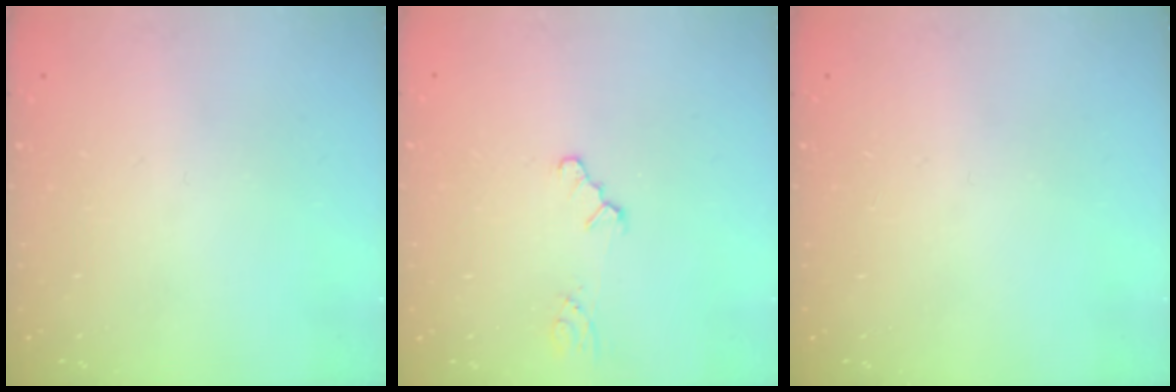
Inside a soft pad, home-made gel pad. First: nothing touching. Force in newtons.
{"total": 1.0, "press": 1.0, "slide": 0.2}
{"total": 0.0}